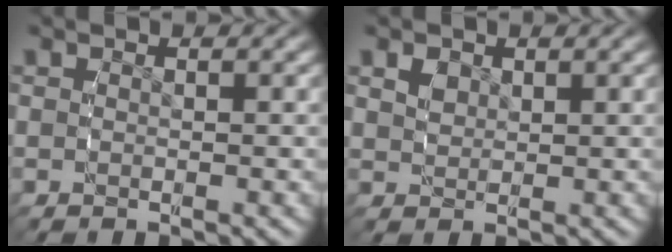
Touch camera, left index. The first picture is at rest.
{"total": 1.1, "force": [0.8, 0.6, 0.6], "torque": [-0.008, -0.003, 0.026]}